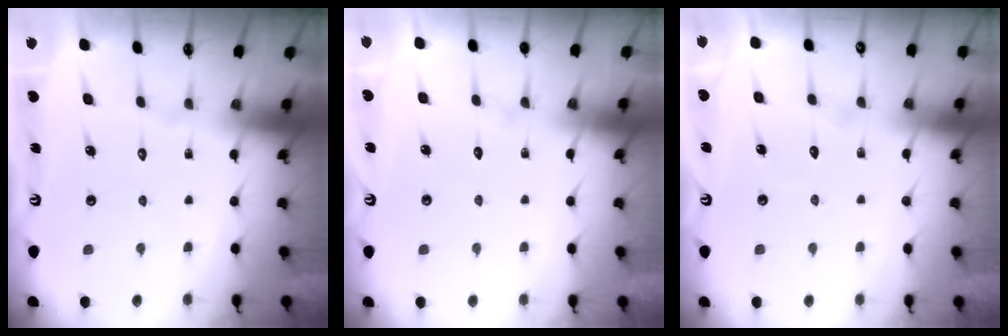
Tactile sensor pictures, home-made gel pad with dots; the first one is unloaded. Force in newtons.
{"total": 3.1, "press": 3.1, "slide": 0.3}
{"total": 3.4, "press": 3.3, "slide": 0.4}